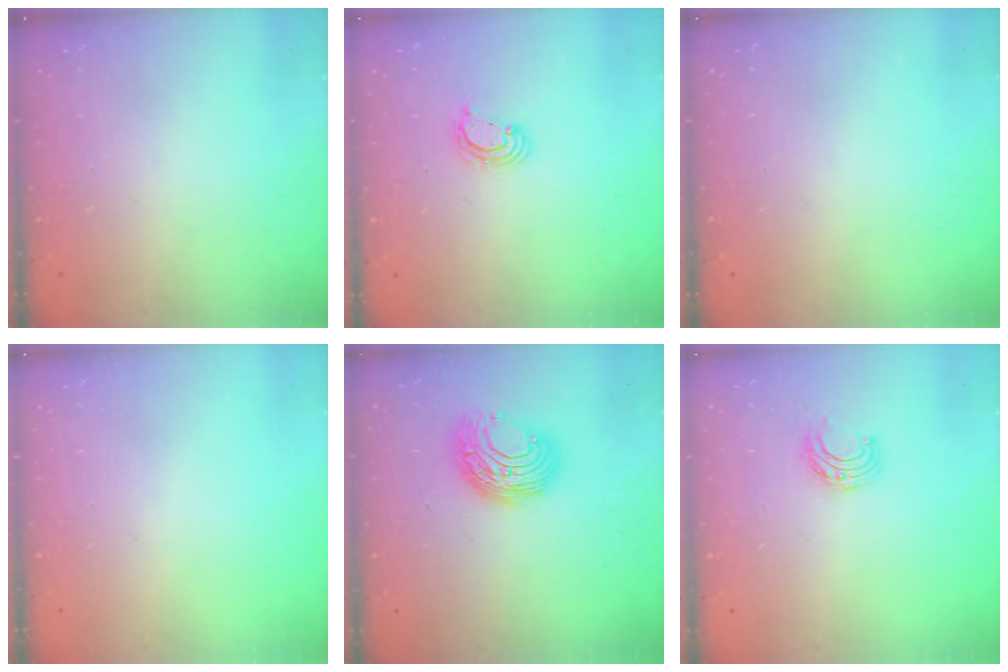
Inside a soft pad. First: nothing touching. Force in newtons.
{"total": 3.6, "press": 3.6, "slide": 0.2}
{"total": 0.0}
{"total": 0.0}
{"total": 9.5, "press": 9.5, "slide": 0.5}
{"total": 5.9, "press": 5.8, "slide": 0.7}